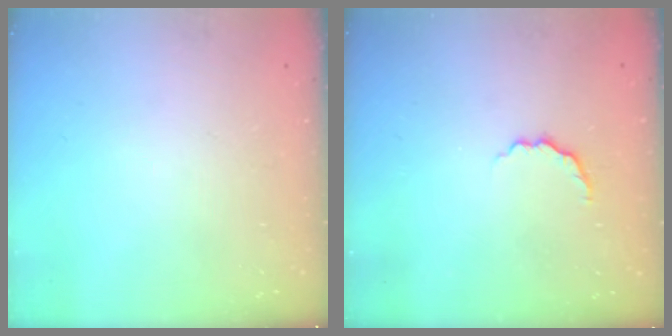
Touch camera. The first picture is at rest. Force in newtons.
{"total": 3.5, "press": 3.4, "slide": 0.7}